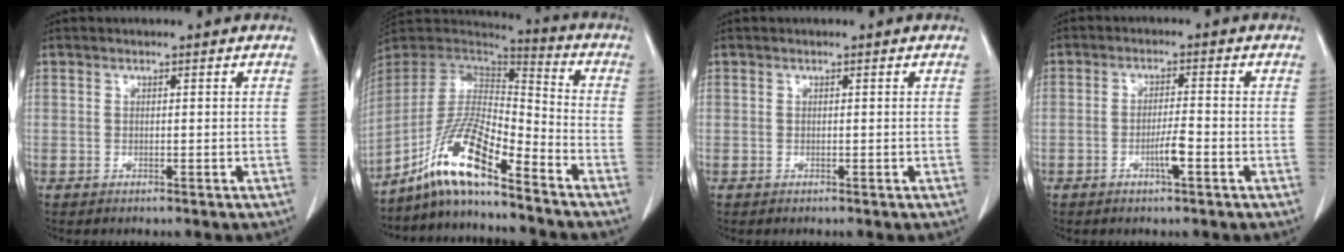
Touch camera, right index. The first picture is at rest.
{"total": 13.5, "force": [-9.5, 1.4, 9.5], "torque": [-0.187, 0.002, -0.179]}
{"total": 0.0}
{"total": 3.4, "force": [-1.4, 0.2, 3.1], "torque": [-0.055, 0.000, -0.024]}